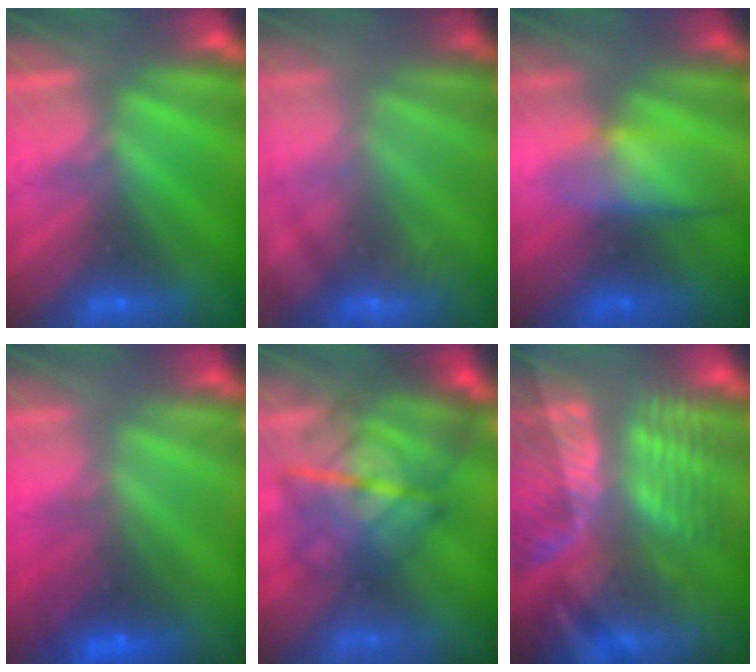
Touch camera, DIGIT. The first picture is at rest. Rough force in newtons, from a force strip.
{"total": 2.4}
{"total": 2.9}
{"total": 2.7}
{"total": 11.5}
{"total": 9.4}